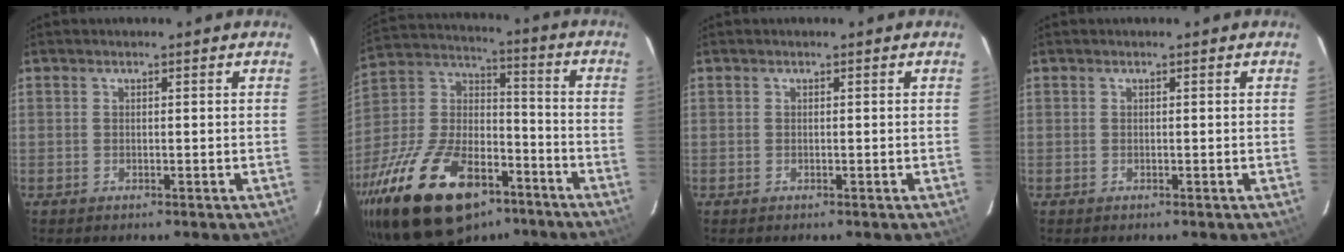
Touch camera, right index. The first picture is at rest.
{"total": 29.8, "force": [-18.0, 15.1, 18.4], "torque": [-0.376, -0.004, -0.290]}
{"total": 0.0}
{"total": 0.0}